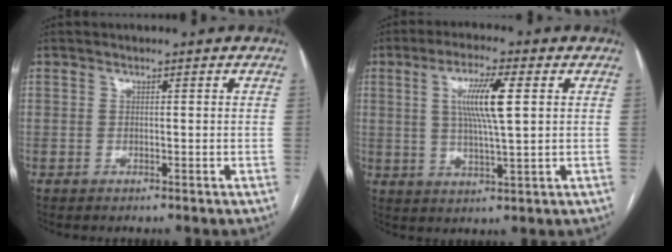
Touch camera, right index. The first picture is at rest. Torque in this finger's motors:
{"motor_torque": [0.55, 0.17, 0.26, 0.10]}